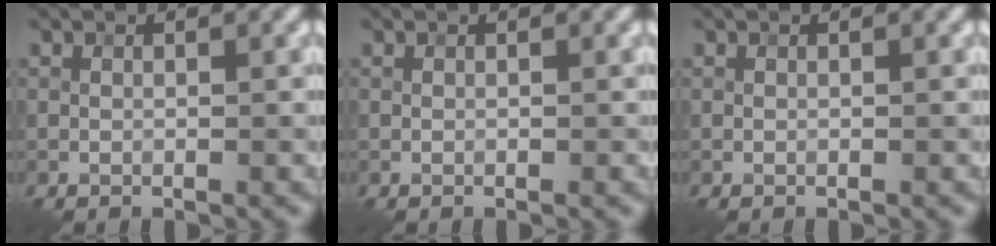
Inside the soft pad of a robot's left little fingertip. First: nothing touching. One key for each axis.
{"total": 0.0}
{"total": 0.0}